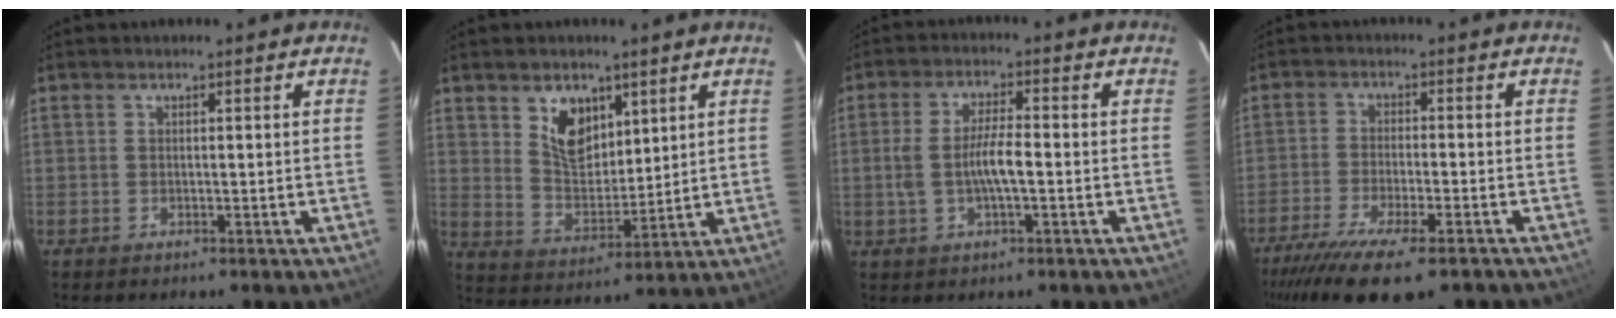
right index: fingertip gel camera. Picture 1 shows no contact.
{"total": 8.8, "force": [4.7, 5.6, 4.9], "torque": [-0.079, 0.003, 0.094]}
{"total": 6.5, "force": [-1.2, 1.7, 6.2], "torque": [-0.122, 0.004, -0.019]}
{"total": 15.8, "force": [-11.7, 3.7, 9.9], "torque": [-0.207, -0.054, -0.196]}